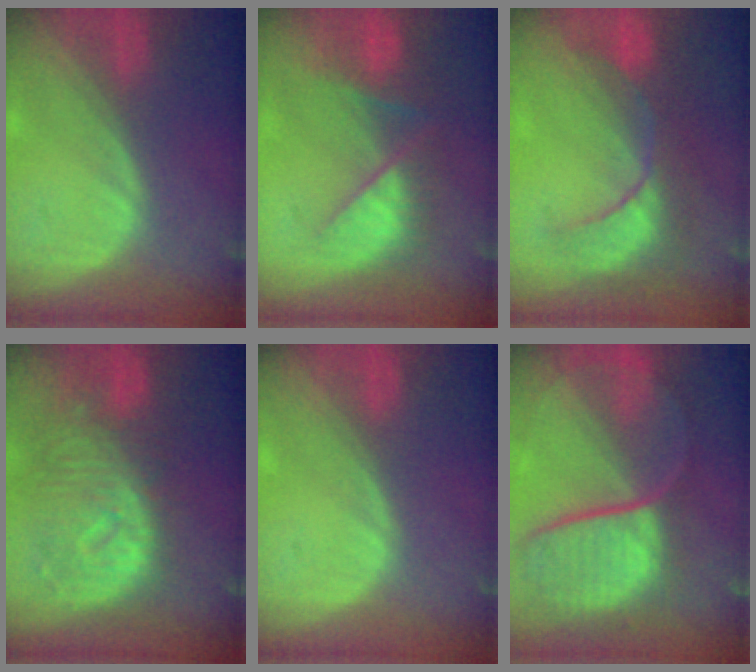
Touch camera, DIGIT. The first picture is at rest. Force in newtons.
{"total": 7.8, "press": 7.2, "slide": 2.8}
{"total": 8.0, "press": 7.9, "slide": 1.6}
{"total": 11.3, "press": 9.9, "slide": 5.4}
{"total": 0.0}
{"total": 12.0, "press": 9.9, "slide": 6.7}